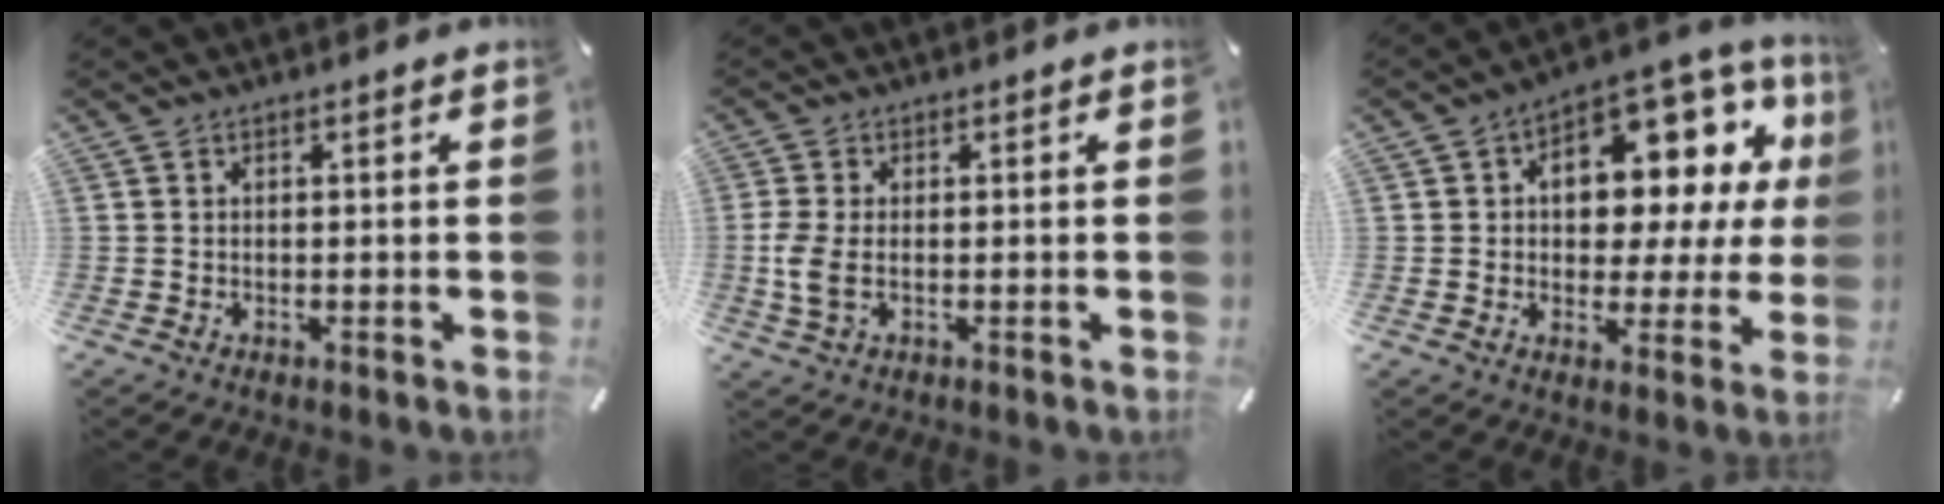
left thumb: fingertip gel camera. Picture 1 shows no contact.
{"total": 5.1, "force": [-0.4, 2.6, 4.4], "torque": [-0.102, -0.002, -0.008]}
{"total": 12.2, "force": [3.4, 8.4, 8.1], "torque": [-0.095, -0.039, 0.059]}